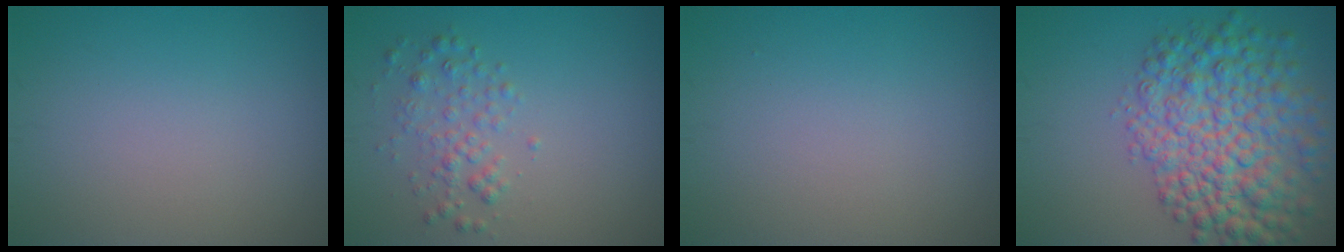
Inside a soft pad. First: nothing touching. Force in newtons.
{"total": 2.0, "press": 2.0, "slide": 0.1}
{"total": 0.0}
{"total": 9.0, "press": 9.0, "slide": 0.2}